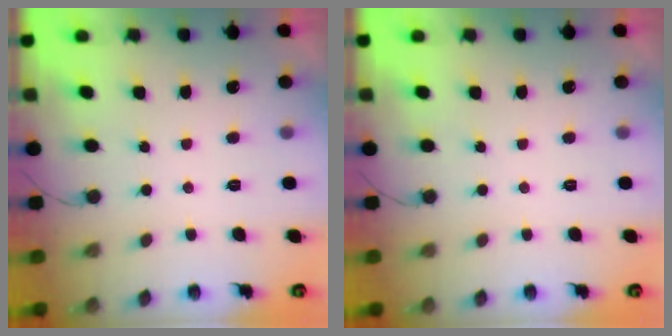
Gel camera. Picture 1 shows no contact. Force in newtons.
{"total": 0.0}